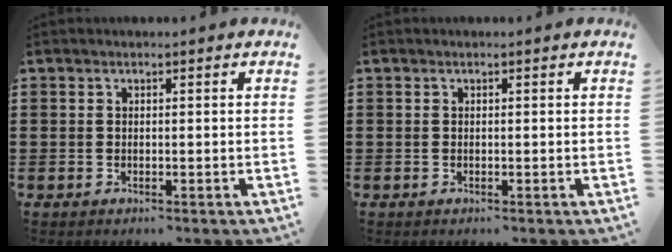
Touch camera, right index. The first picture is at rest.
{"total": 0.0}